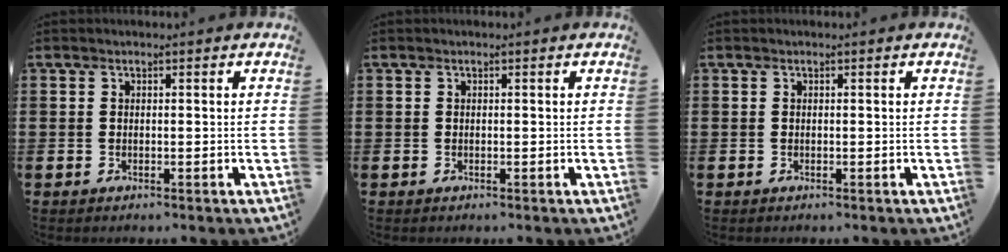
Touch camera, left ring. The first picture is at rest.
{"total": 0.0}
{"total": 0.0}